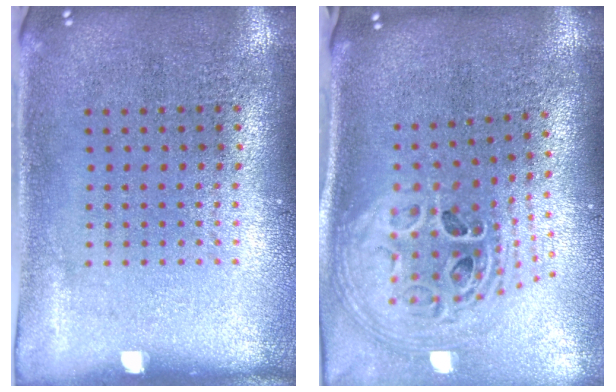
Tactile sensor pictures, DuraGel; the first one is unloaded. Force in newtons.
{"total": 2.9, "press": 2.0, "slide": 2.1}